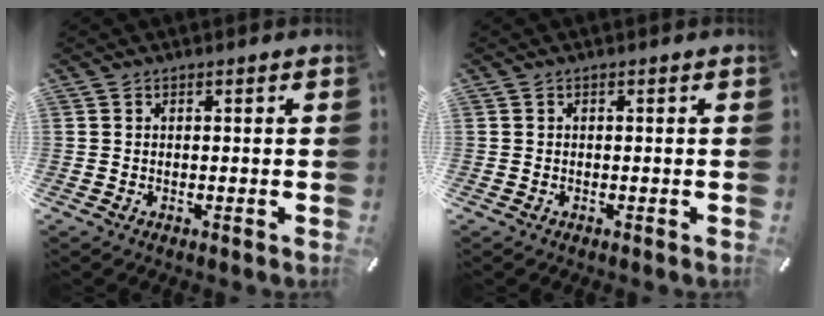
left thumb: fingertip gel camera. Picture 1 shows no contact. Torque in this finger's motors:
{"motor_torque": [-0.12, -0.31, -0.27, -0.05, -0.01]}